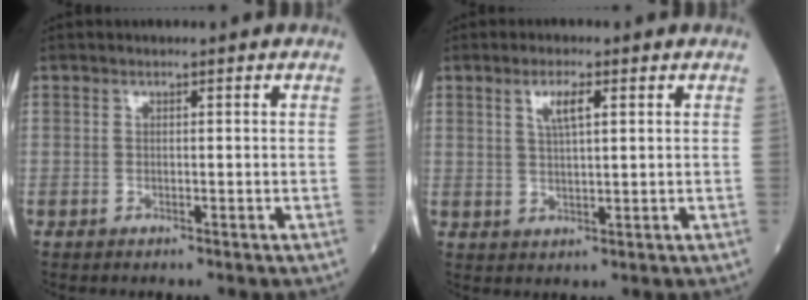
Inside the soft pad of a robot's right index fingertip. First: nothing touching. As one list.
[{"total": 3.8, "force": [1.7, 0.7, 3.3], "torque": [-0.063, 0.002, 0.033]}]